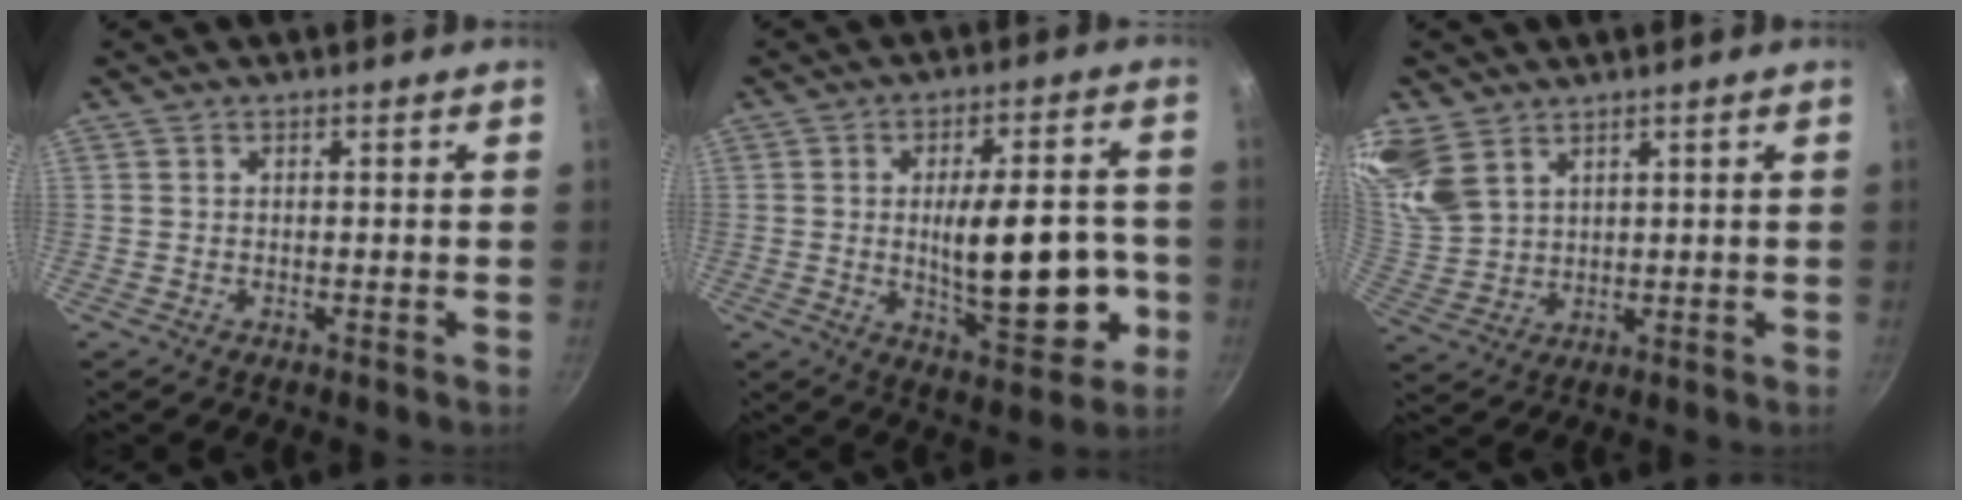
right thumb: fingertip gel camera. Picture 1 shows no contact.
{"total": 17.6, "force": [-2.4, 7.3, 15.9], "torque": [-0.198, 0.007, -0.021]}
{"total": 10.8, "force": [7.0, 6.6, 4.9], "torque": [-0.097, -0.013, 0.156]}